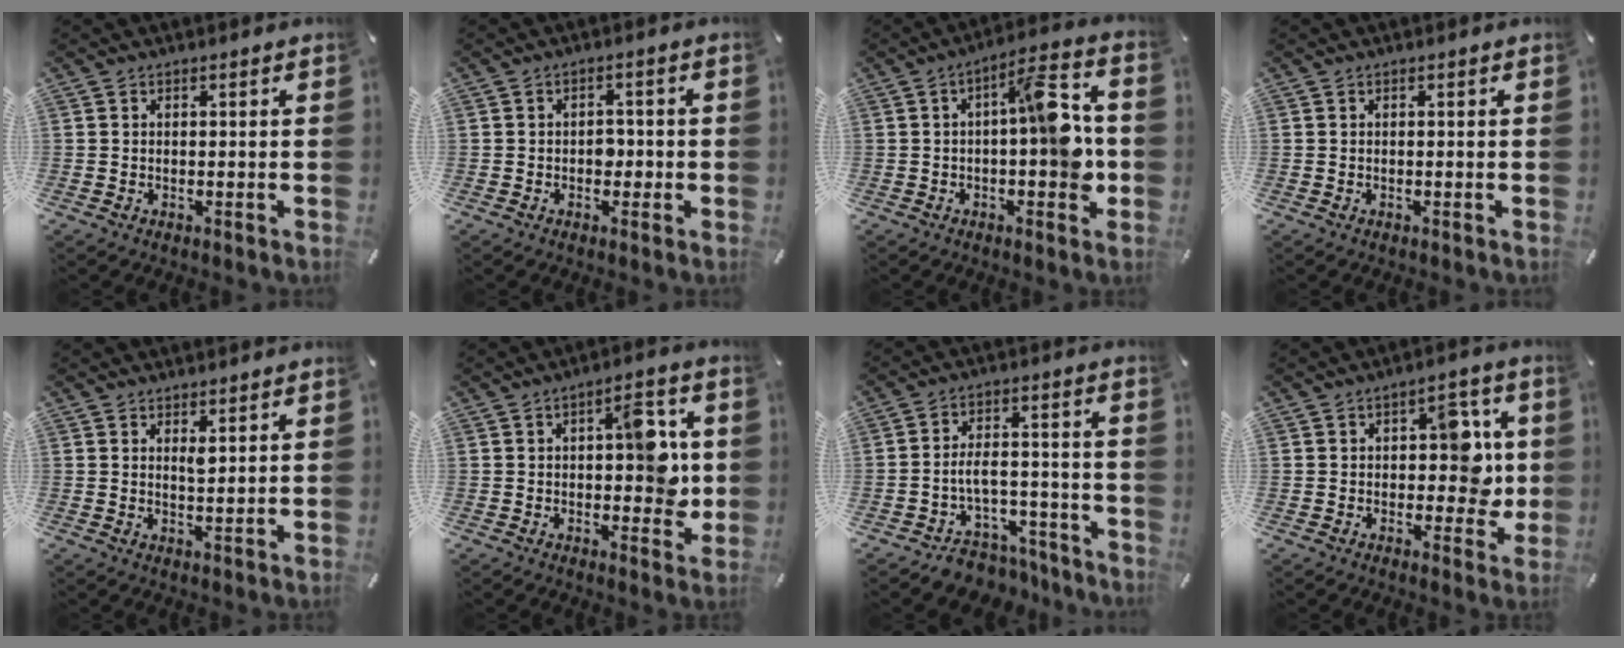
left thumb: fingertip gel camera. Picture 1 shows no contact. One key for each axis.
{"total": 3.0, "fx": -0.7, "fy": 2.3, "fz": 1.8, "tx": -0.027, "ty": 0.002, "tz": -0.018}
{"total": 13.6, "fx": -0.4, "fy": 5.0, "fz": 12.7, "tx": -0.161, "ty": 0.003, "tz": -0.006}
{"total": 0.0}
{"total": 2.2, "fx": 1.4, "fy": 0.5, "fz": 1.6, "tx": -0.017, "ty": -0.007, "tz": 0.021}
{"total": 11.3, "fx": 1.2, "fy": 5.7, "fz": 9.7, "tx": -0.108, "ty": -0.007, "tz": 0.016}
{"total": 7.6, "fx": -4.3, "fy": 5.1, "fz": 3.7, "tx": -0.061, "ty": 0.025, "tz": -0.074}
{"total": 10.5, "fx": 0.5, "fy": 6.7, "fz": 8.1, "tx": -0.087, "ty": 0.000, "tz": 0.003}